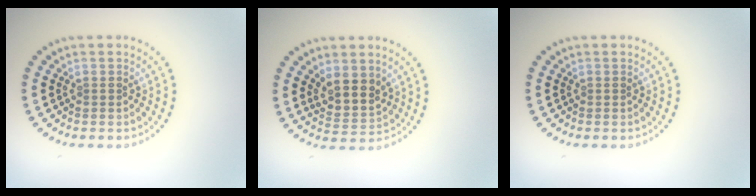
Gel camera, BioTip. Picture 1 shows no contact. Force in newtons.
{"total": 3.3, "press": 2.9, "slide": 1.6}
{"total": 0.0}